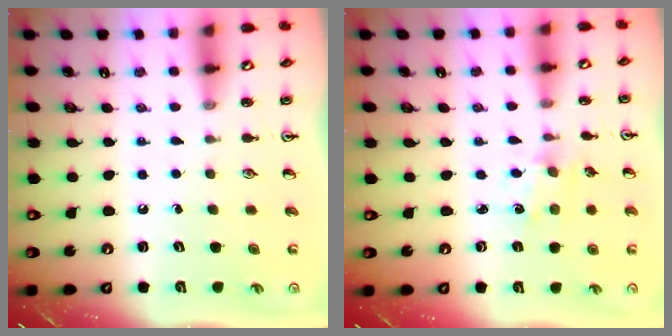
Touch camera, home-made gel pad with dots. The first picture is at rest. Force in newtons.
{"total": 1.1, "press": 1.1, "slide": 0.2}